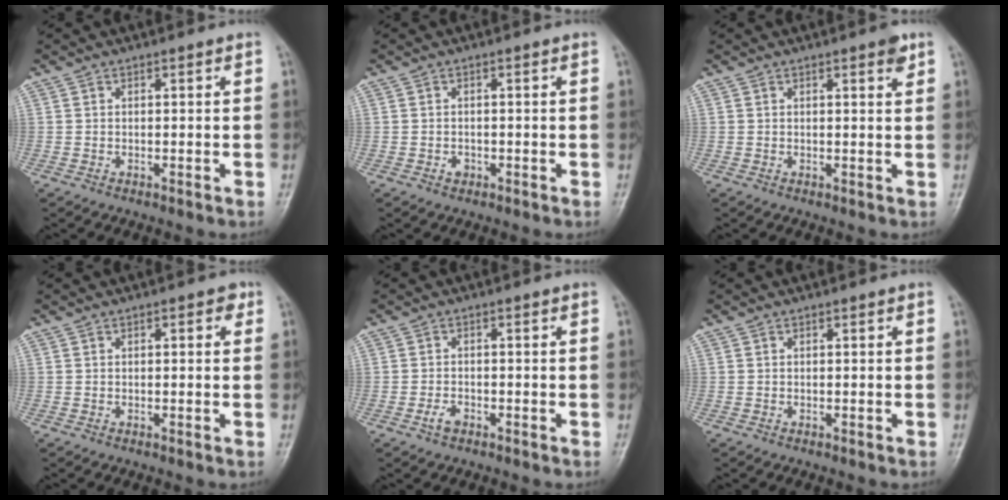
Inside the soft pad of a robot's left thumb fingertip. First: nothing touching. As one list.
[{"total": 1.1, "force": [-0.5, 0.9, 0.4], "torque": [-0.002, 0.003, -0.007]}, {"total": 2.2, "force": [1.3, 0.5, 1.7], "torque": [-0.020, -0.006, 0.014]}, {"total": 2.2, "force": [0.8, 1.1, 1.7], "torque": [-0.014, 0.002, 0.006]}, {"total": 2.0, "force": [-1.1, 1.1, 1.2], "torque": [-0.025, 0.007, -0.023]}, {"total": 0.0}]